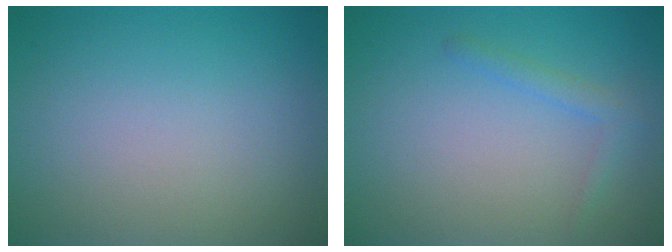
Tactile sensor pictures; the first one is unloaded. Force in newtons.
{"total": 1.4, "press": 1.4, "slide": 0.1}